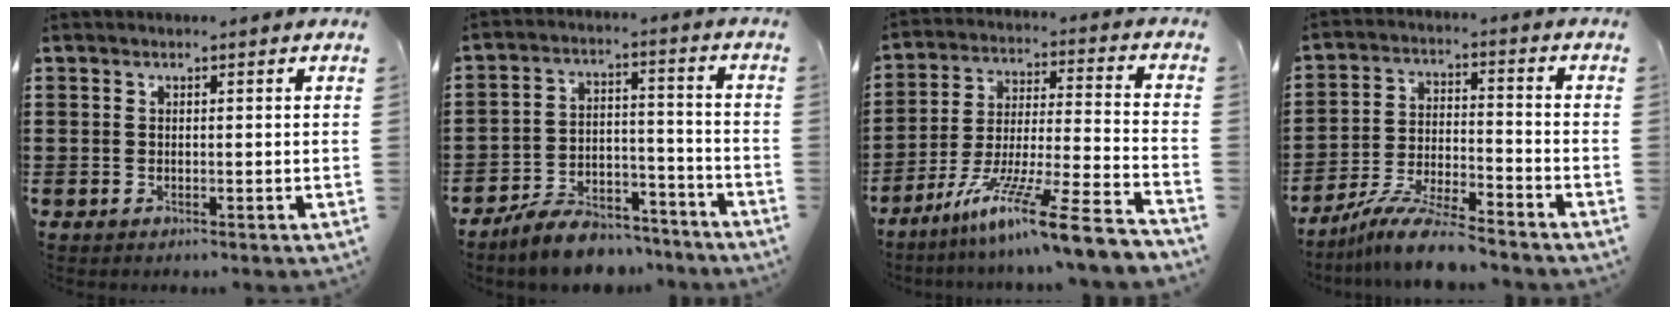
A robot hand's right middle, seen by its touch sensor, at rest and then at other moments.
{"total": 8.1, "force": [-7.5, 2.2, 2.2], "torque": [-0.030, 0.030, -0.140]}
{"total": 13.4, "force": [-10.4, -0.3, 8.5], "torque": [-0.144, 0.010, -0.195]}
{"total": 8.9, "force": [-7.9, 0.6, 4.0], "torque": [-0.079, 0.006, -0.153]}